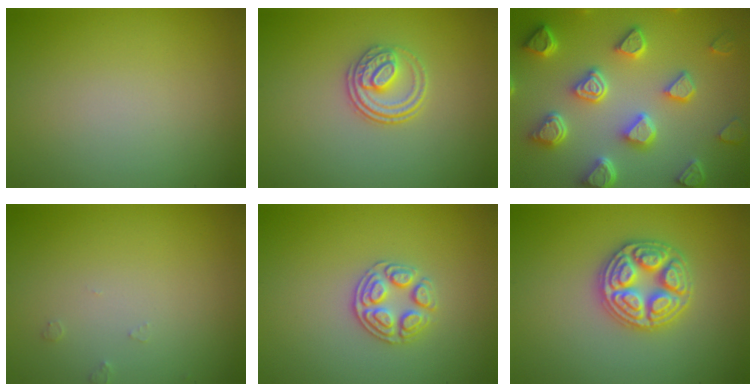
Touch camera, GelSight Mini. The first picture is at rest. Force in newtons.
{"total": 2.5, "press": 2.0, "slide": 1.5}
{"total": 7.1, "press": 5.7, "slide": 4.2}
{"total": 0.6, "press": 0.6, "slide": 0.1}
{"total": 2.7, "press": 2.6, "slide": 0.8}
{"total": 4.7, "press": 4.7, "slide": 0.5}